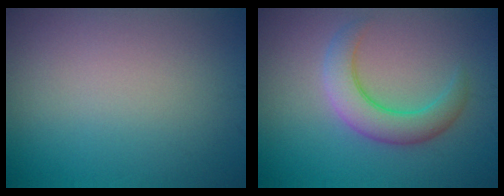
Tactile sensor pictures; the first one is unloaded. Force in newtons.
{"total": 4.2, "press": 4.2, "slide": 0.1}